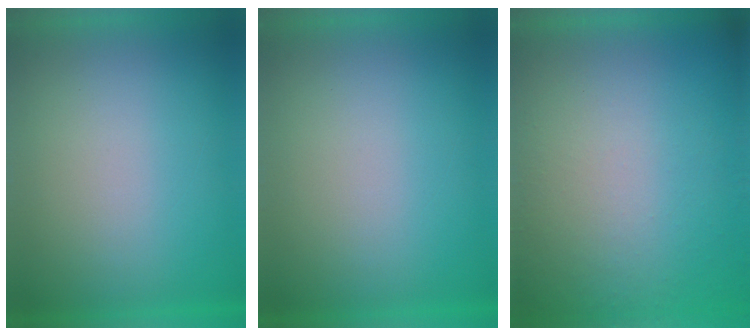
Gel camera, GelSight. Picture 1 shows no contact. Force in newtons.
{"total": 0.0}
{"total": 5.0}